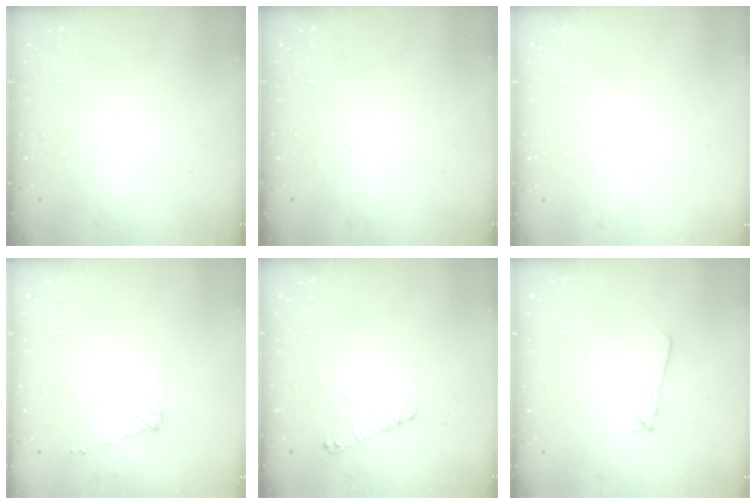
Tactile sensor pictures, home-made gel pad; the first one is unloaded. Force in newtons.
{"total": 0.0}
{"total": 0.0}
{"total": 4.3, "press": 4.2, "slide": 0.6}
{"total": 5.4, "press": 5.3, "slide": 0.7}
{"total": 2.0, "press": 2.0, "slide": 0.1}